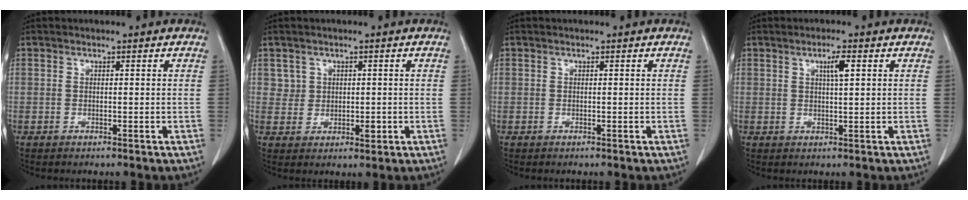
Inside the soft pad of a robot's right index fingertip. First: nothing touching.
{"total": 3.1, "force": [0.9, 2.9, 0.6], "torque": [-0.002, -0.003, 0.022]}
{"total": 0.0}
{"total": 2.8, "force": [1.1, 0.2, 2.6], "torque": [-0.043, -0.001, 0.018]}